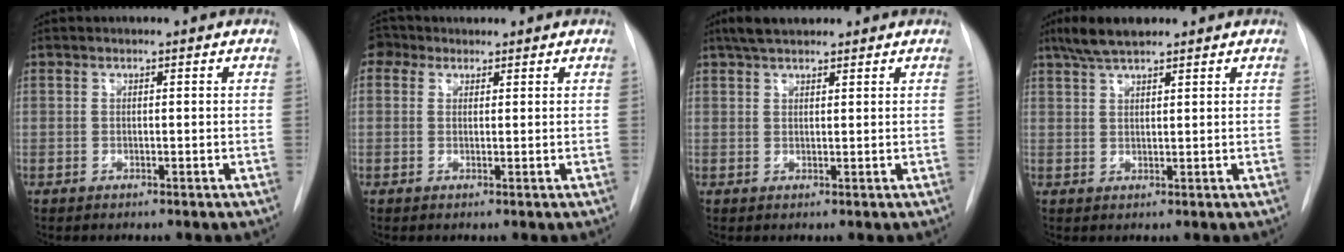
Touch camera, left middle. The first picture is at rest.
{"total": 2.7, "force": [1.7, 2.0, 0.4], "torque": [-0.007, 0.018, 0.028]}
{"total": 4.3, "force": [3.5, 1.4, 2.2], "torque": [-0.043, 0.019, 0.061]}
{"total": 5.2, "force": [4.1, 1.0, 3.0], "torque": [-0.064, 0.014, 0.075]}